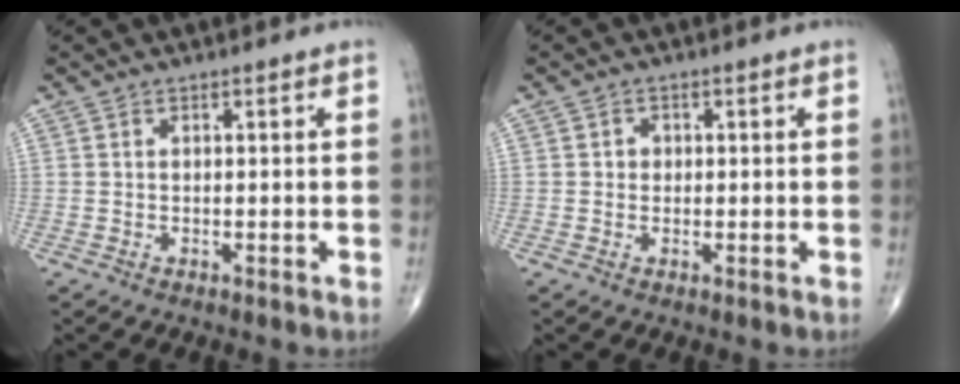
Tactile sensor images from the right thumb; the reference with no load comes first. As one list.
[{"total": 1.4, "force": [0.1, 1.3, 0.5], "torque": [-0.001, 0.003, -0.001]}]